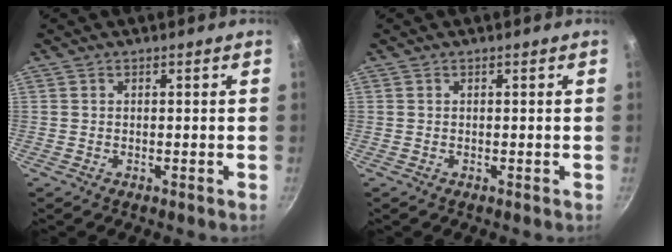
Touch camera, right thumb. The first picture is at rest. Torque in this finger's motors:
{"motor_torque": [-0.18, 0.19, -0.05, 0.38, 0.02]}